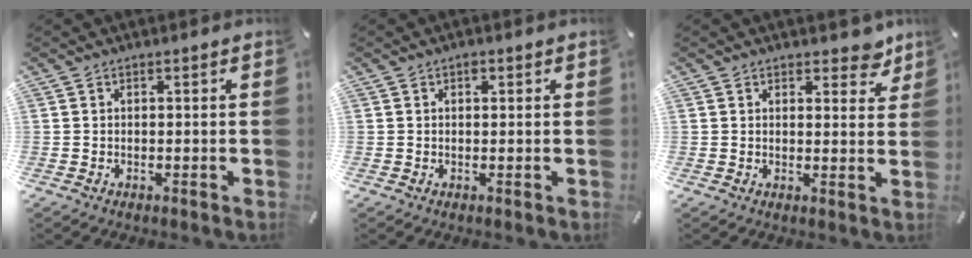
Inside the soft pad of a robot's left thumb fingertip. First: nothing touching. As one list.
[{"total": 1.0, "force": [0.4, 0.7, 0.5], "torque": [-0.011, 0.003, 0.007]}, {"total": 4.9, "force": [3.7, 2.8, 1.6], "torque": [0.006, -0.024, 0.058]}]